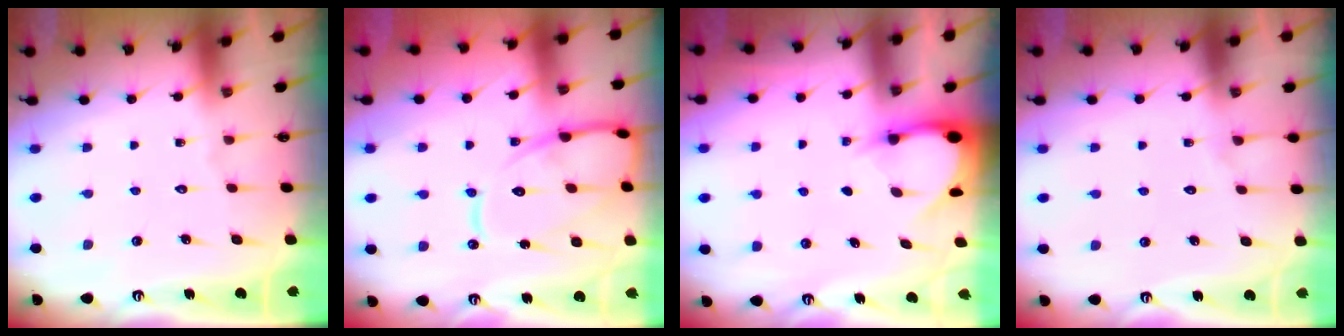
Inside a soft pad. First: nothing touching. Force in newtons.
{"total": 13.5, "press": 13.5, "slide": 1.3}
{"total": 3.1, "press": 3.1, "slide": 0.2}
{"total": 2.9, "press": 2.9, "slide": 0.3}